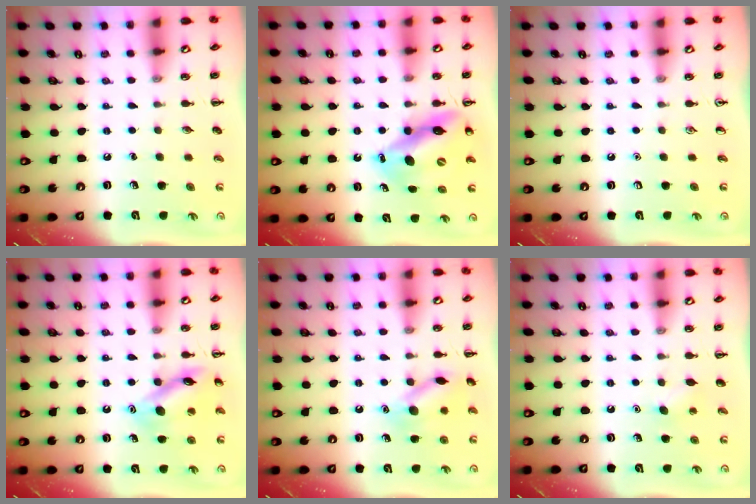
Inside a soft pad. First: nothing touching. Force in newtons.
{"total": 13.7, "press": 13.1, "slide": 4.2}
{"total": 0.0}
{"total": 12.9, "press": 12.8, "slide": 1.3}
{"total": 11.9, "press": 11.9, "slide": 0.6}
{"total": 4.0, "press": 3.8, "slide": 1.1}